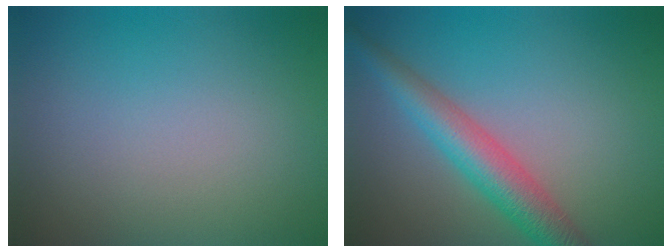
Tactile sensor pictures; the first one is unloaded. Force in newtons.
{"total": 5.0, "press": 5.0, "slide": 0.1}